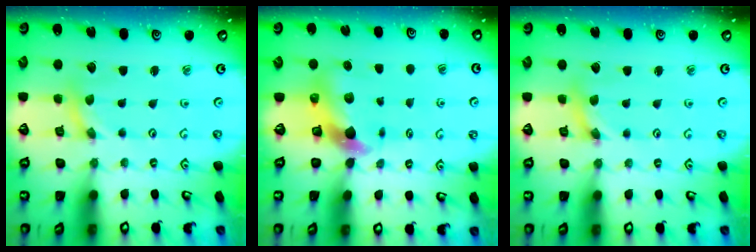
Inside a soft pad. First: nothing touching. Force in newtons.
{"total": 6.4, "press": 6.3, "slide": 1.2}
{"total": 2.5, "press": 2.4, "slide": 0.3}